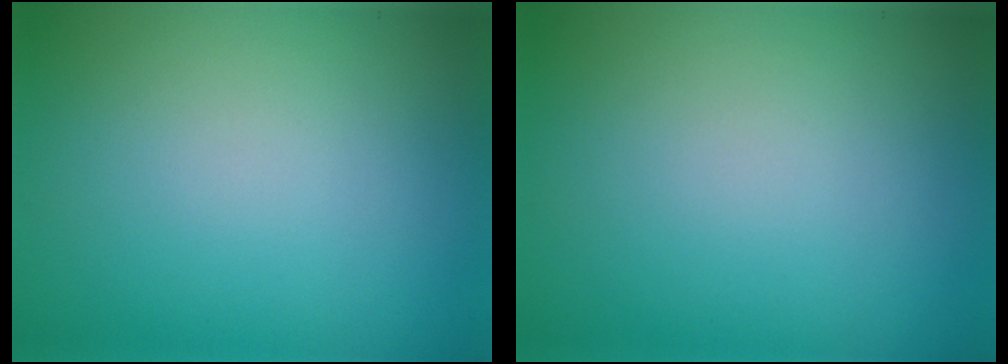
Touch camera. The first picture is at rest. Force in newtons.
{"total": 0.0}